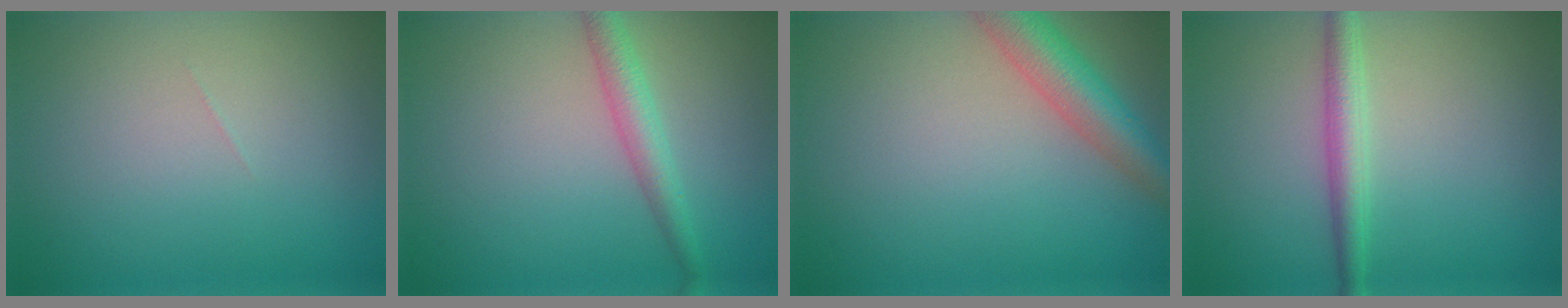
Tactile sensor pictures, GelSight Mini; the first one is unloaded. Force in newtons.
{"total": 2.7, "press": 2.7, "slide": 0.1}
{"total": 4.9, "press": 4.9, "slide": 0.2}
{"total": 2.7, "press": 2.7, "slide": 0.0}